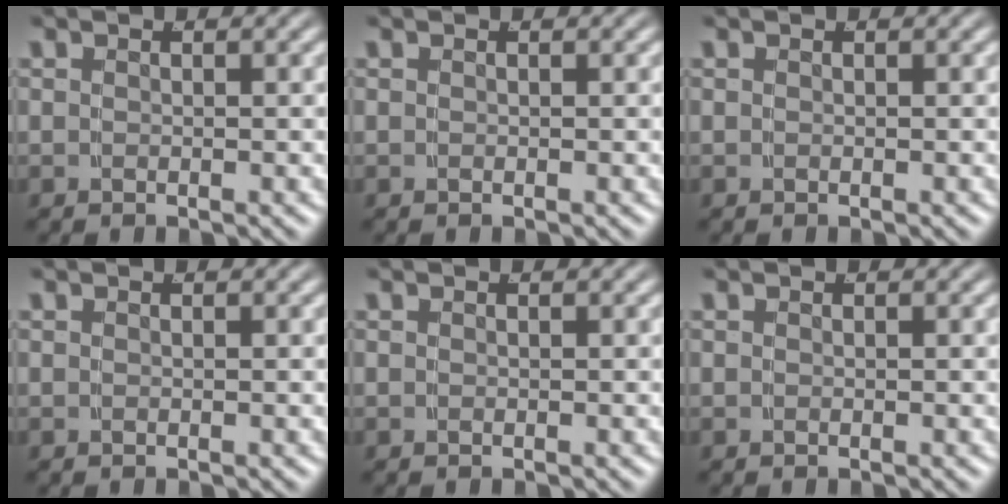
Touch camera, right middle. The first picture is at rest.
{"total": 0.0}
{"total": 0.0}
{"total": 0.0}
{"total": 0.0}
{"total": 0.0}